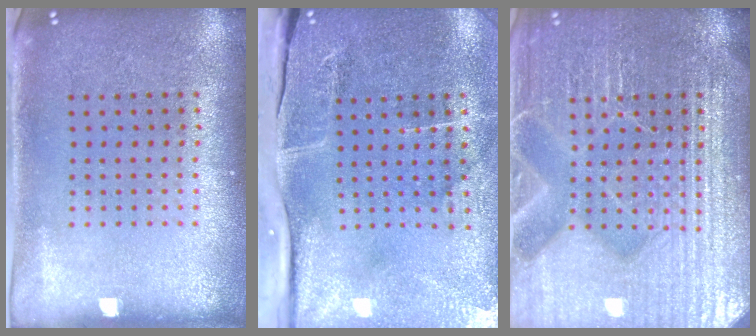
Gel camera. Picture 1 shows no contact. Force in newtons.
{"total": 4.9, "press": 3.9, "slide": 3.0}
{"total": 7.6, "press": 7.5, "slide": 1.0}